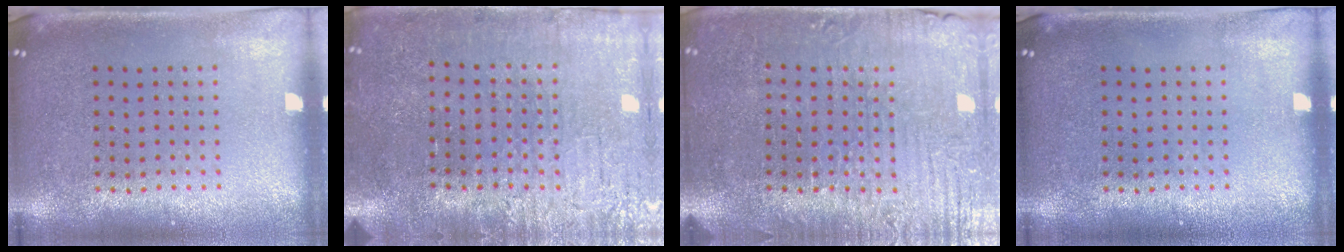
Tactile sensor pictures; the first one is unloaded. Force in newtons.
{"total": 3.7, "press": 3.4, "slide": 1.3}
{"total": 3.8, "press": 3.6, "slide": 1.2}
{"total": 0.0}